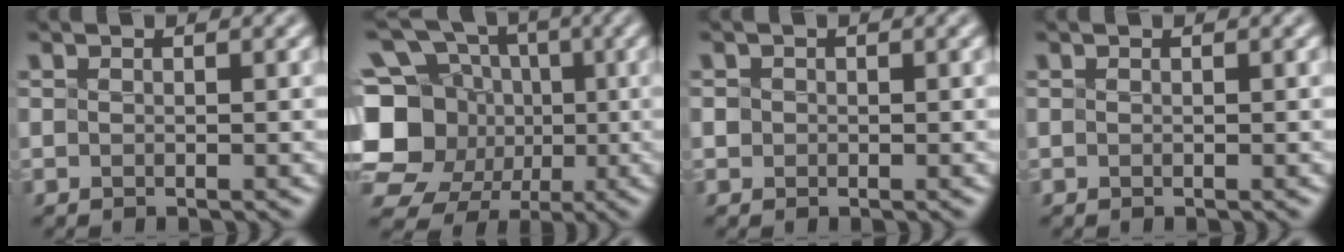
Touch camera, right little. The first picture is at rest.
{"total": 11.9, "force": [-1.0, 10.6, 5.3], "torque": [-0.129, -0.005, -0.041]}
{"total": 0.8, "force": [0.1, 0.8, 0.1], "torque": [0.006, -0.002, 0.002]}
{"total": 0.0}